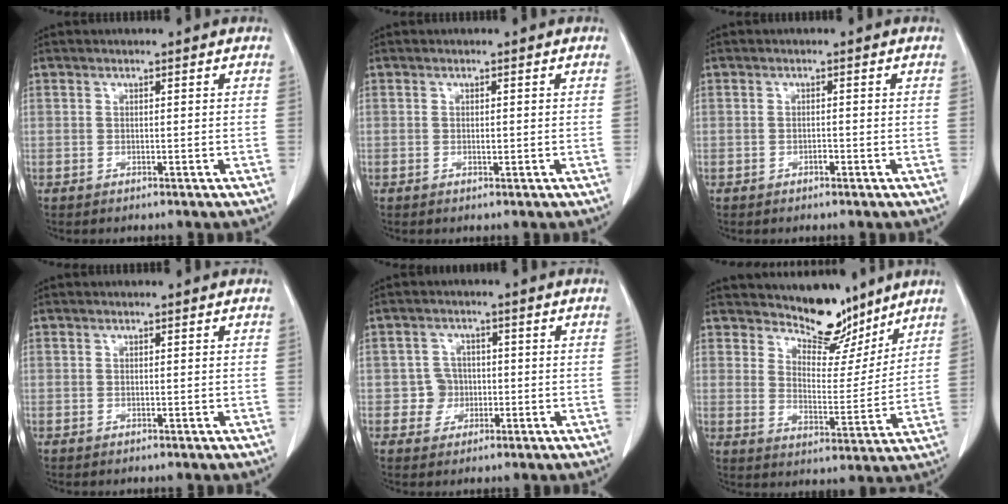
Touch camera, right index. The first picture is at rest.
{"total": 0.7, "force": [0.0, 0.3, 0.6], "torque": [-0.011, -0.001, 0.000]}
{"total": 0.7, "force": [-0.4, 0.4, 0.5], "torque": [-0.008, 0.002, -0.006]}
{"total": 0.0}
{"total": 3.3, "force": [-0.6, 3.3, 0.2], "torque": [0.009, 0.010, -0.008]}
{"total": 9.0, "force": [7.9, 3.3, 2.7], "torque": [-0.030, -0.016, 0.127]}